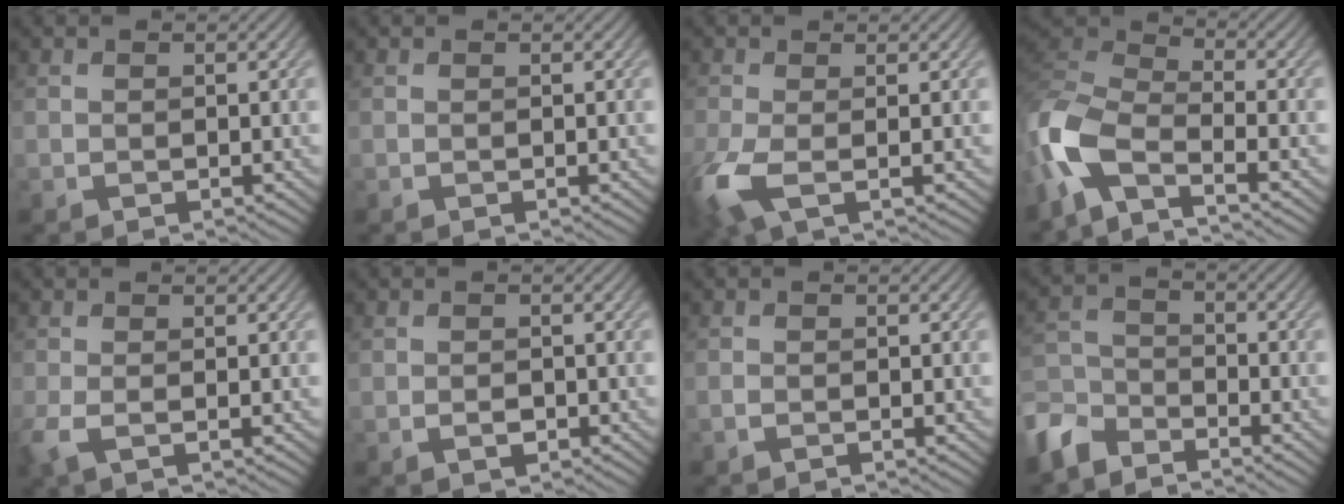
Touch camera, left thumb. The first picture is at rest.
{"total": 0.0}
{"total": 5.3, "force": [-1.4, 2.1, 4.7], "torque": [-0.129, -0.016, -0.031]}
{"total": 10.5, "force": [-5.7, 4.3, 7.7], "torque": [-0.181, -0.008, -0.135]}
{"total": 2.4, "force": [-0.7, 0.7, 2.1], "torque": [-0.060, -0.007, -0.020]}
{"total": 1.3, "force": [-0.6, 0.8, 0.9], "torque": [-0.015, -0.002, -0.010]}
{"total": 0.5, "force": [-0.4, 0.2, 0.3], "torque": [-0.008, 0.000, -0.010]}
{"total": 5.7, "force": [-4.8, 2.5, 1.8], "torque": [-0.047, -0.003, -0.117]}